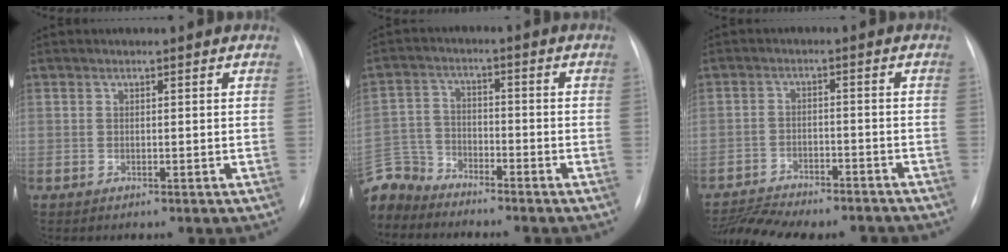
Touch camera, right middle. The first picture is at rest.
{"total": 8.7, "force": [-8.2, 2.8, 0.3], "torque": [-0.015, 0.007, -0.164]}
{"total": 12.0, "force": [-11.2, 2.2, 3.5], "torque": [-0.060, 0.014, -0.158]}